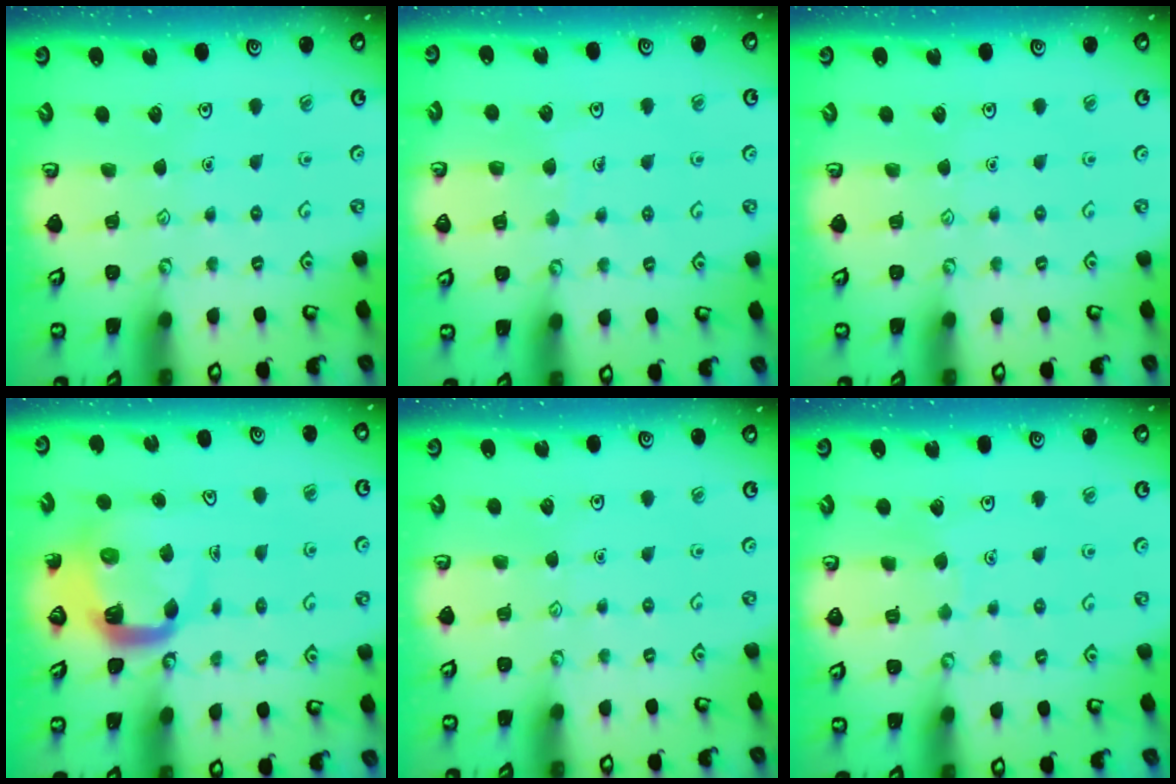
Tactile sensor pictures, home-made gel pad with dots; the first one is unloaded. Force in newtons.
{"total": 5.7, "press": 5.7, "slide": 0.5}
{"total": 0.0}
{"total": 5.7, "press": 5.7, "slide": 0.8}
{"total": 0.0}
{"total": 2.9, "press": 2.9, "slide": 0.2}